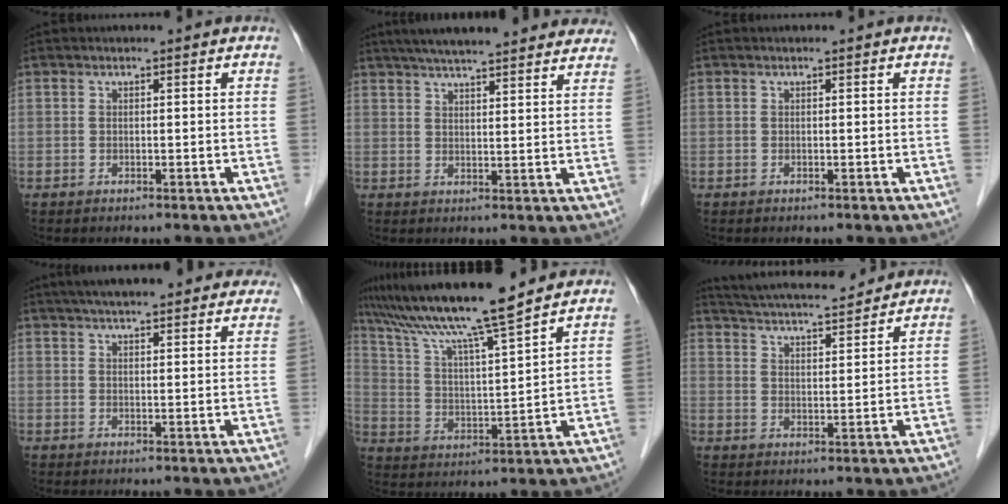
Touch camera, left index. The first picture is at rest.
{"total": 21.8, "force": [19.2, 3.2, 9.9], "torque": [-0.146, 0.027, 0.244]}
{"total": 0.0}
{"total": 17.8, "force": [15.4, 3.2, 8.3], "torque": [-0.111, 0.041, 0.196]}
{"total": 14.5, "force": [12.4, -1.2, 7.4], "torque": [-0.139, 0.009, 0.216]}
{"total": 13.5, "force": [12.5, 1.9, 4.8], "torque": [-0.087, 0.022, 0.192]}